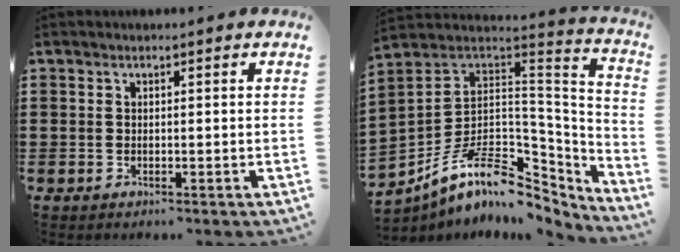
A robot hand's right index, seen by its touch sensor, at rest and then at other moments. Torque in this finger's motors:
{"motor_torque": [-1.43, 0.40, -0.99, -0.21]}